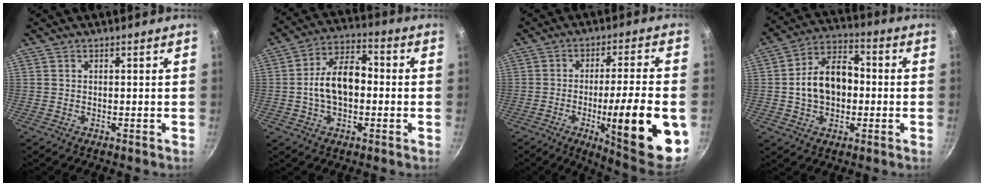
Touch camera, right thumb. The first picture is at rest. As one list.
[{"total": 12.0, "force": [-0.8, 7.4, 9.4], "torque": [-0.137, 0.037, -0.026]}, {"total": 21.8, "force": [-5.8, 4.4, 20.6], "torque": [-0.276, 0.015, -0.079]}, {"total": 13.0, "force": [-0.4, 9.1, 9.2], "torque": [-0.128, 0.032, -0.019]}]